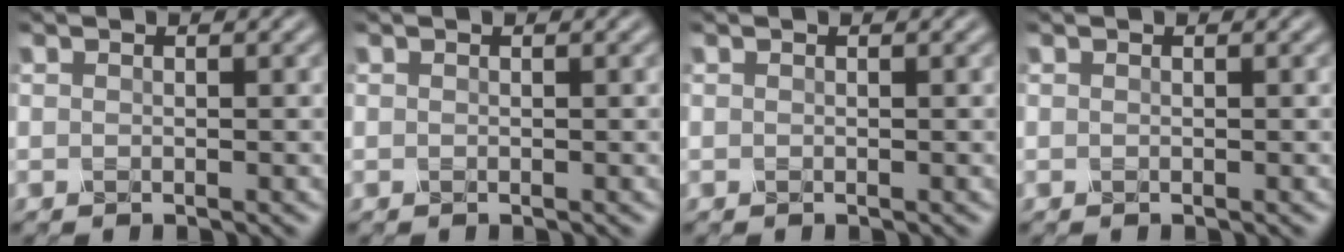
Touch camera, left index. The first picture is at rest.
{"total": 0.0}
{"total": 0.0}
{"total": 0.0}